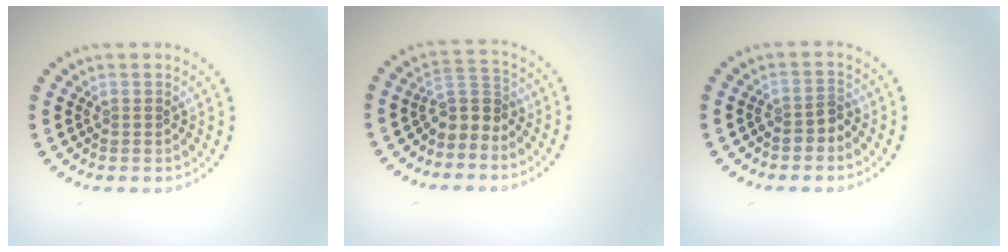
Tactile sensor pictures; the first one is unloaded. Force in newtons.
{"total": 2.8, "press": 2.1, "slide": 1.9}
{"total": 1.4, "press": 1.1, "slide": 0.9}